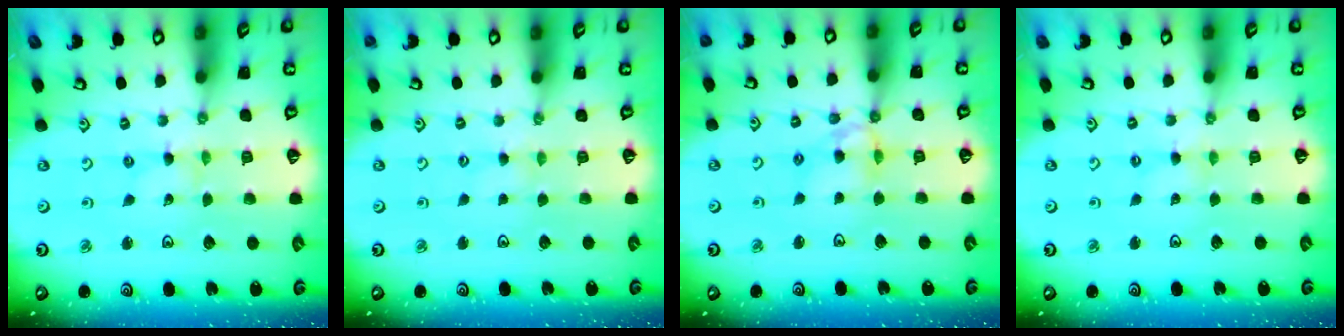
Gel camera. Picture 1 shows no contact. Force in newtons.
{"total": 1.2, "press": 1.2, "slide": 0.2}
{"total": 9.0, "press": 9.0, "slide": 0.8}
{"total": 0.7, "press": 0.7, "slide": 0.2}